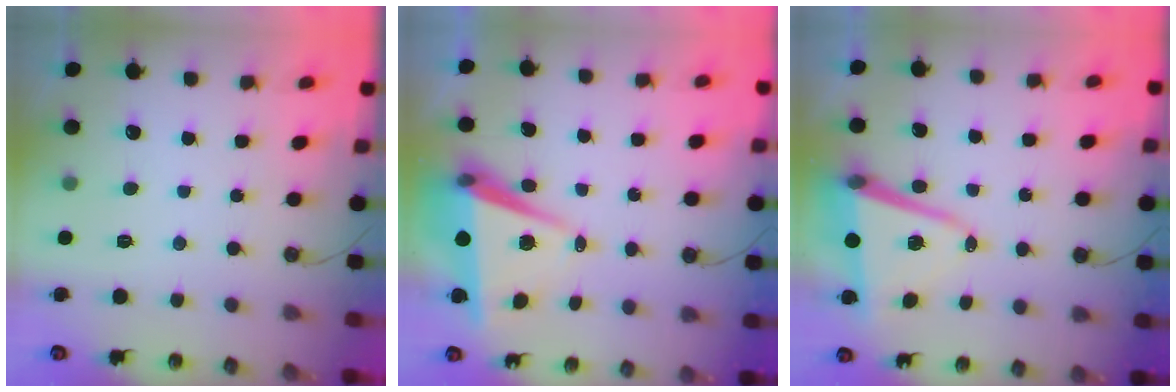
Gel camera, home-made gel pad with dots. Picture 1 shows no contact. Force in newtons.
{"total": 8.1, "press": 6.8, "slide": 4.4}
{"total": 9.9, "press": 9.3, "slide": 3.5}